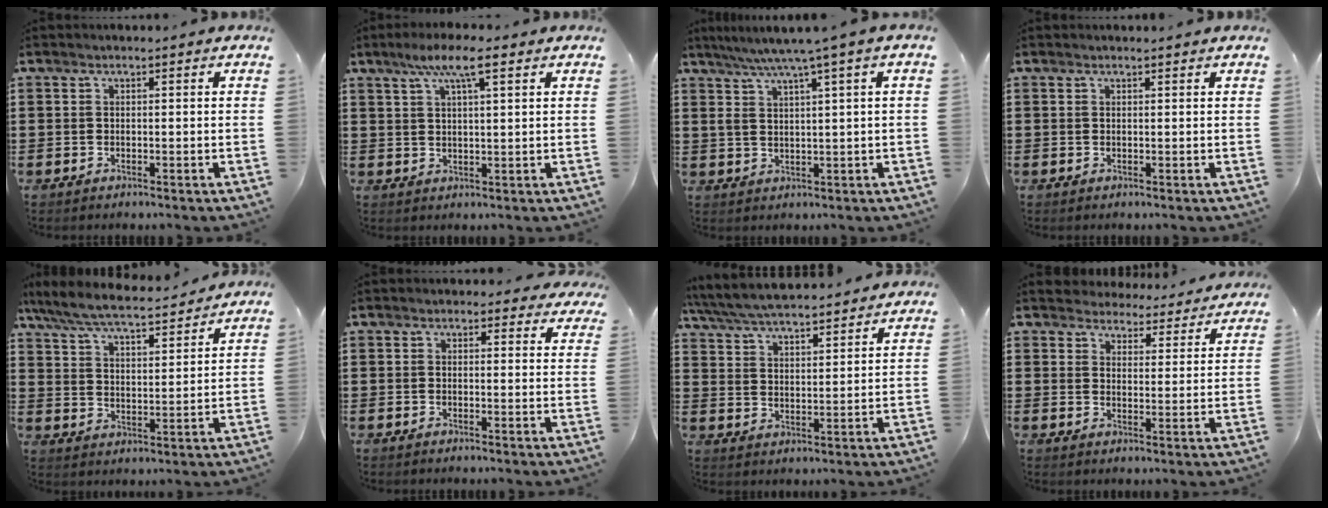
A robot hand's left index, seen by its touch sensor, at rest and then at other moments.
{"total": 6.7, "force": [4.0, 1.2, 5.3], "torque": [-0.103, 0.000, 0.066]}
{"total": 5.0, "force": [2.9, -0.1, 4.1], "torque": [-0.089, -0.005, 0.046]}
{"total": 0.5, "force": [0.4, 0.0, 0.3], "torque": [-0.006, -0.002, 0.009]}
{"total": 6.9, "force": [6.4, 0.3, 2.6], "torque": [-0.076, -0.039, 0.108]}
{"total": 2.1, "force": [1.9, 0.9, 0.6], "torque": [-0.010, -0.001, 0.033]}
{"total": 5.9, "force": [5.7, 0.5, 1.6], "torque": [-0.056, -0.032, 0.098]}
{"total": 4.2, "force": [4.2, 0.5, -0.4], "torque": [-0.008, -0.031, 0.071]}